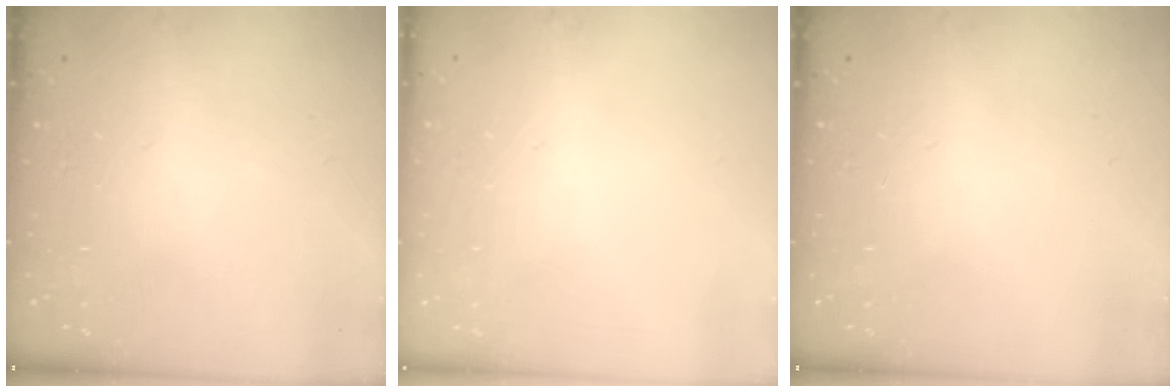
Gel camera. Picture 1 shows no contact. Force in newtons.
{"total": 0.0}
{"total": 0.0}